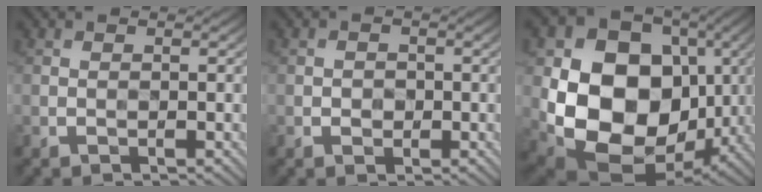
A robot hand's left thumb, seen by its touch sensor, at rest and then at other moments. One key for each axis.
{"total": 1.3, "fx": -0.7, "fy": 1.0, "fz": 0.1, "tx": 0.001, "ty": 0.000, "tz": -0.014}
{"total": 16.2, "fx": -0.5, "fy": 13.0, "fz": 9.7, "tx": -0.200, "ty": -0.038, "tz": -0.001}